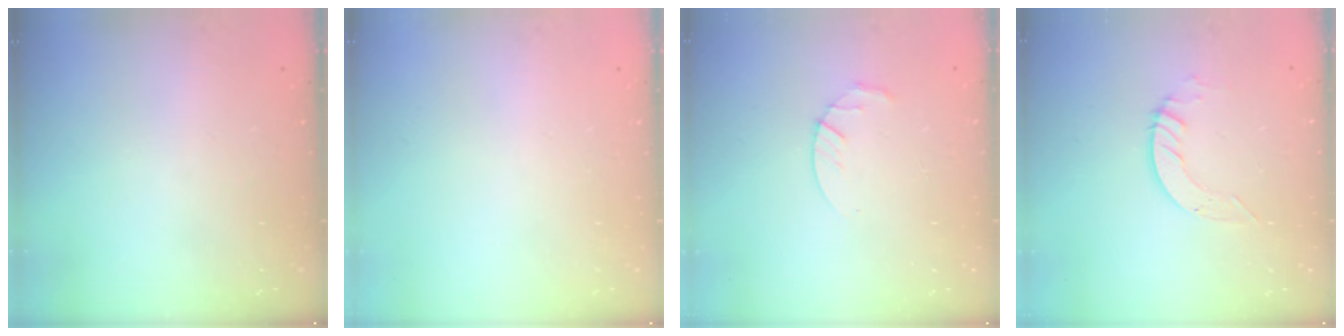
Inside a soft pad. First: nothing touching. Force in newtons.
{"total": 0.0}
{"total": 3.0, "press": 2.9, "slide": 0.5}
{"total": 4.0, "press": 4.0, "slide": 0.2}